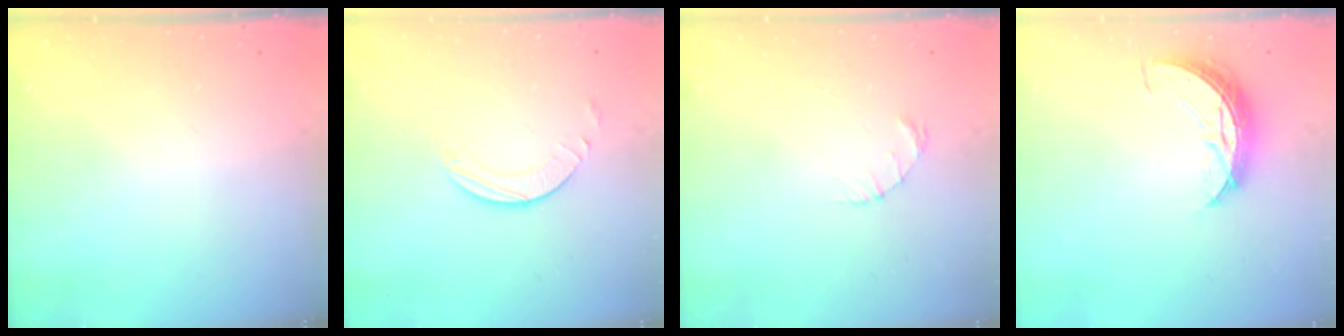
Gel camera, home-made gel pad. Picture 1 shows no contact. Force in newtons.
{"total": 2.7, "press": 2.7, "slide": 0.2}
{"total": 1.4, "press": 1.4, "slide": 0.2}
{"total": 8.4, "press": 8.4, "slide": 0.4}